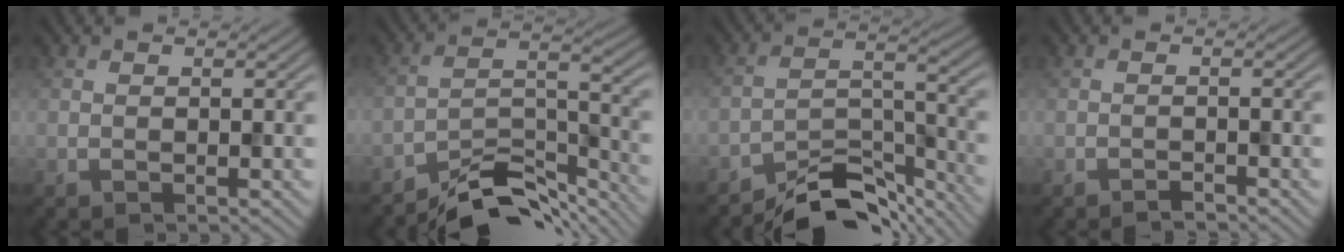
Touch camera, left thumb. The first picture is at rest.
{"total": 9.1, "force": [-8.1, 2.3, 3.5], "torque": [-0.051, 0.003, -0.152]}
{"total": 8.8, "force": [-8.1, 2.2, 2.9], "torque": [-0.041, 0.006, -0.150]}
{"total": 1.0, "force": [-1.0, 0.0, 0.1], "torque": [0.003, 0.006, -0.021]}